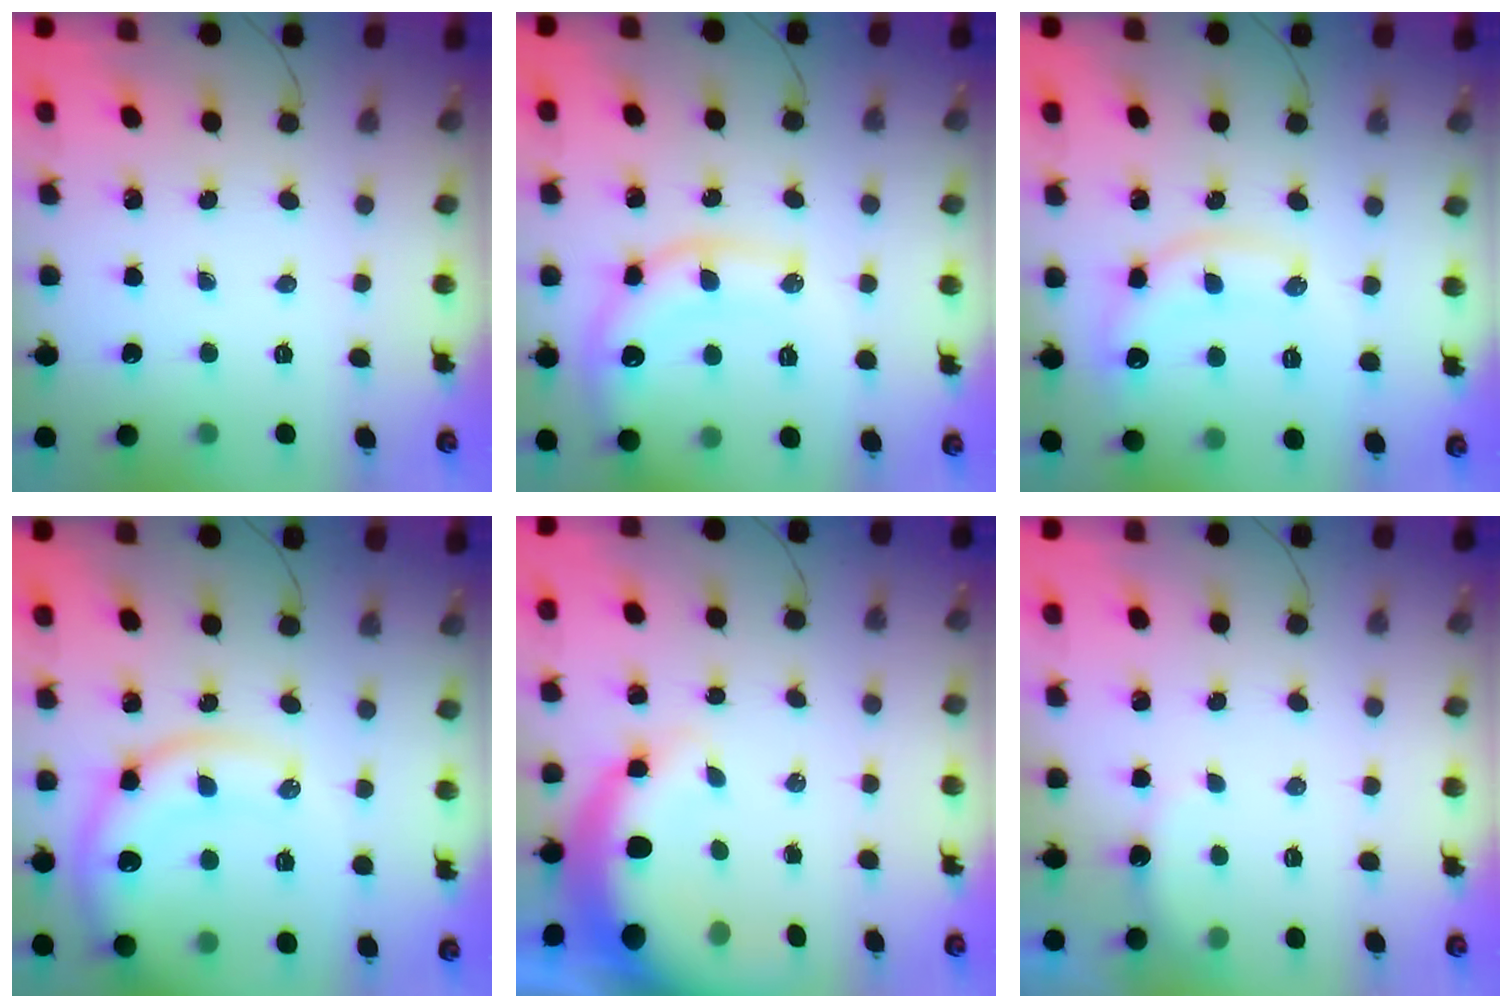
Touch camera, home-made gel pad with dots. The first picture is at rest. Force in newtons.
{"total": 14.8, "press": 14.7, "slide": 1.7}
{"total": 14.7, "press": 14.7, "slide": 1.0}
{"total": 16.3, "press": 16.1, "slide": 2.4}
{"total": 10.4, "press": 10.2, "slide": 2.0}
{"total": 3.0, "press": 2.9, "slide": 0.8}